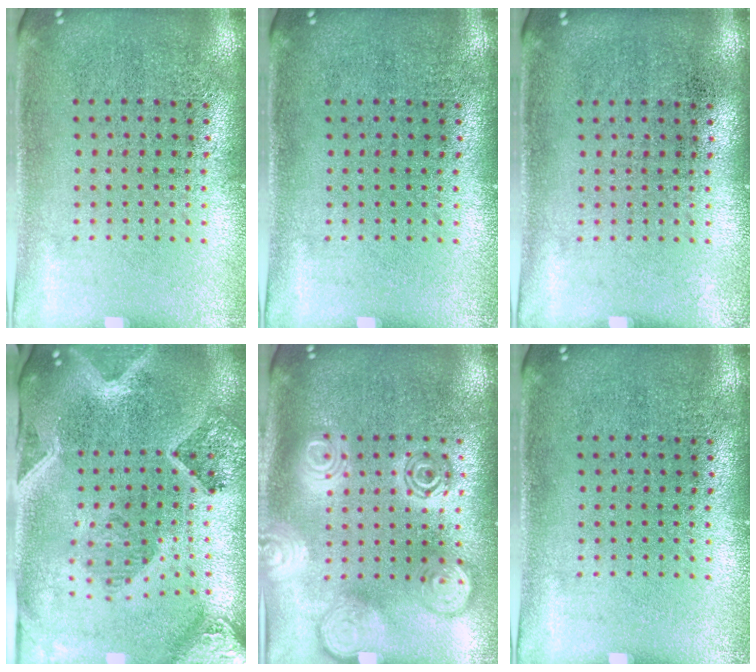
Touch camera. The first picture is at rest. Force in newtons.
{"total": 0.0}
{"total": 0.0}
{"total": 2.9, "press": 2.6, "slide": 1.4}
{"total": 2.8, "press": 2.8, "slide": 0.3}
{"total": 0.0}